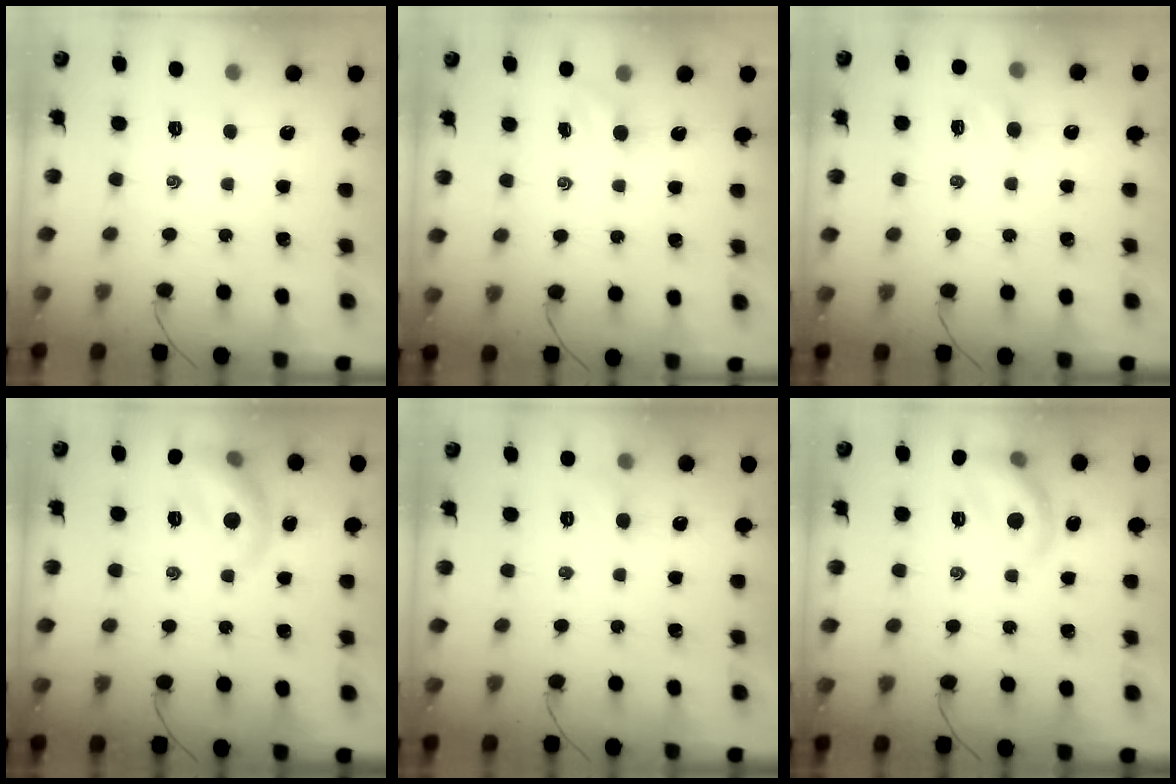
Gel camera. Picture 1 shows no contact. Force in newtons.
{"total": 2.6, "press": 2.4, "slide": 0.8}
{"total": 3.6, "press": 3.4, "slide": 1.1}
{"total": 11.7, "press": 11.7, "slide": 1.0}
{"total": 3.6, "press": 3.4, "slide": 1.2}
{"total": 12.2, "press": 12.2, "slide": 0.7}